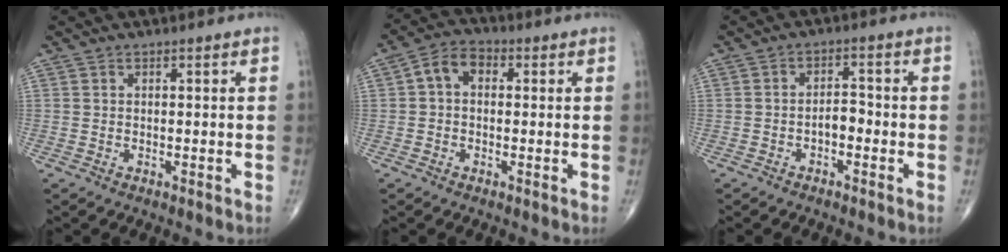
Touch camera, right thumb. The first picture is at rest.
{"total": 5.7, "force": [0.7, 4.0, 4.0], "torque": [-0.061, 0.023, 0.002]}
{"total": 3.0, "force": [-1.3, 1.7, 2.2], "torque": [-0.025, 0.020, -0.026]}